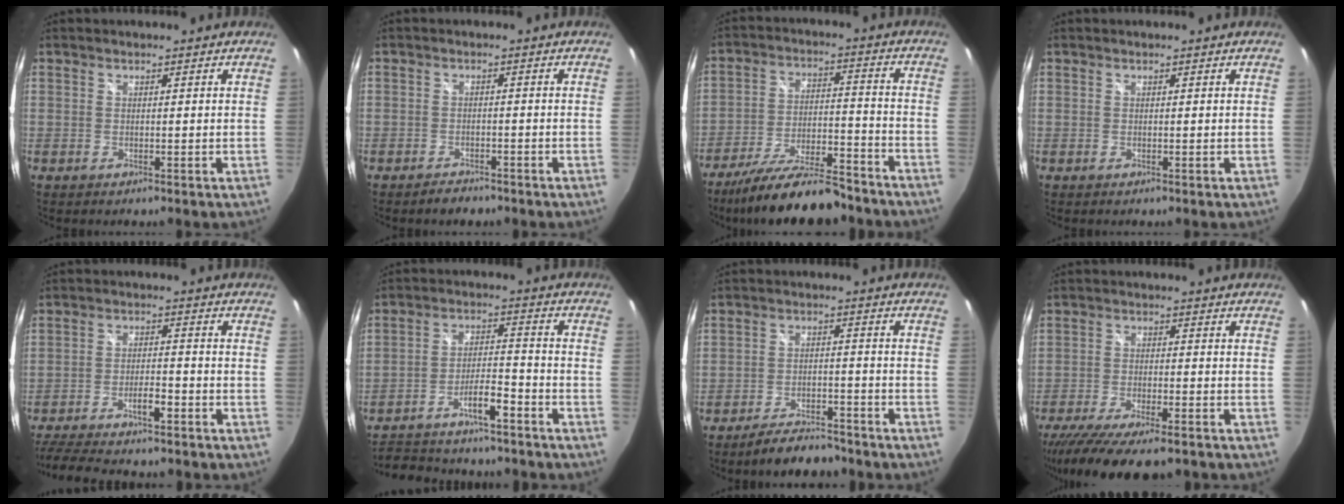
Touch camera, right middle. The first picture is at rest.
{"total": 2.8, "force": [-2.4, 1.3, 0.6], "torque": [-0.017, 0.005, -0.036]}
{"total": 17.5, "force": [-14.6, 4.0, 8.6], "torque": [-0.162, -0.017, -0.229]}
{"total": 0.0}
{"total": 13.0, "force": [-10.8, 2.8, 6.7], "torque": [-0.143, -0.008, -0.176]}
{"total": 15.3, "force": [-12.9, 4.1, 7.3], "torque": [-0.143, 0.022, -0.197]}
{"total": 7.9, "force": [-6.9, 2.7, 2.7], "torque": [-0.064, 0.015, -0.098]}
{"total": 15.3, "force": [-12.5, 3.4, 8.3], "torque": [-0.168, -0.050, -0.199]}